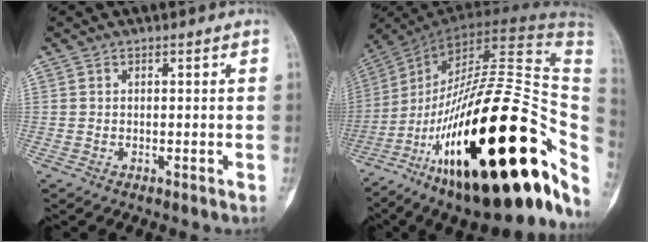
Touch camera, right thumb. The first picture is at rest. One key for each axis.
{"total": 43.5, "fx": -13.1, "fy": 16.4, "fz": 38.1, "tx": -0.518, "ty": 0.085, "tz": -0.204}